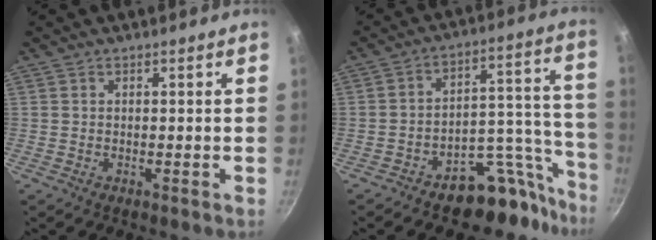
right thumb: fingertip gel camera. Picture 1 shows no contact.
{"total": 22.6, "force": [-13.4, 11.5, 14.2], "torque": [-0.102, 0.097, -0.186]}